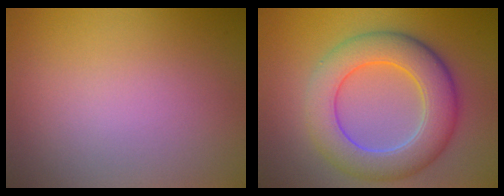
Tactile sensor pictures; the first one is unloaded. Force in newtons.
{"total": 7.6, "press": 7.6, "slide": 0.1}